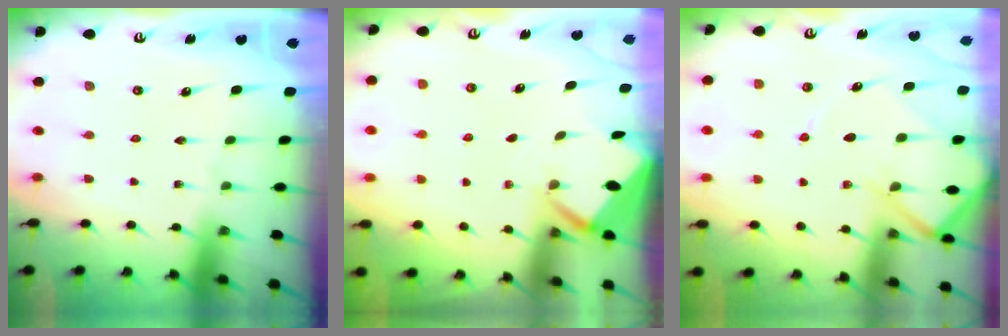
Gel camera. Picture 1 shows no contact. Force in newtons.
{"total": 2.7, "press": 2.7, "slide": 0.3}
{"total": 9.0, "press": 9.0, "slide": 1.0}